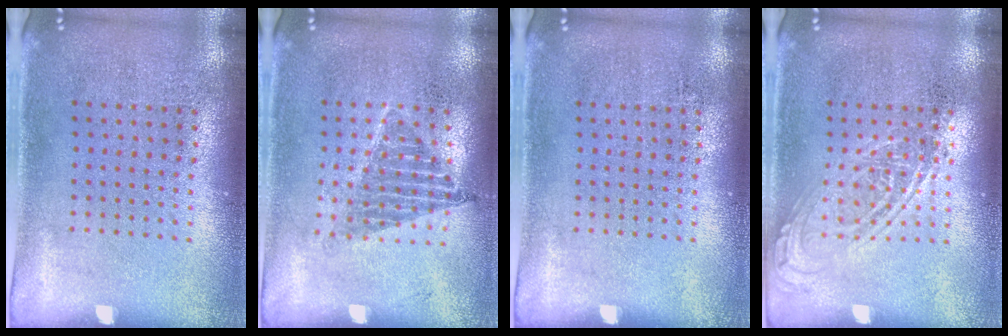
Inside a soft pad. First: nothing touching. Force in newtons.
{"total": 1.1, "press": 0.9, "slide": 0.6}
{"total": 0.0}
{"total": 2.2, "press": 2.2, "slide": 0.2}